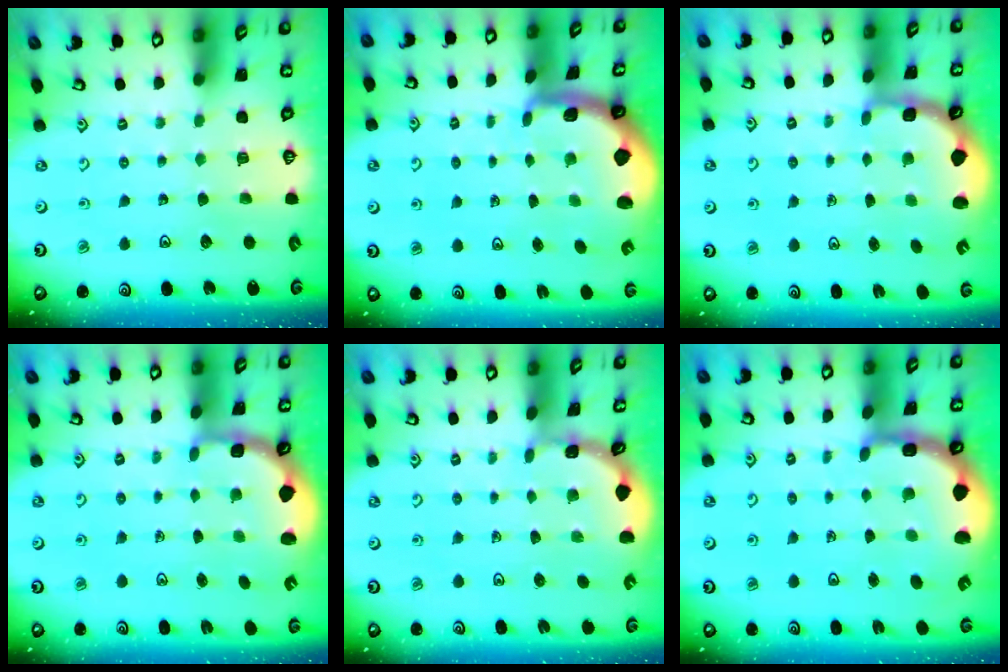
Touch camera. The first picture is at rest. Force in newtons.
{"total": 1.7, "press": 1.7, "slide": 0.4}
{"total": 2.4, "press": 1.6, "slide": 1.8}
{"total": 2.4, "press": 1.6, "slide": 1.8}
{"total": 1.3, "press": 1.3, "slide": 0.1}
{"total": 4.6, "press": 4.5, "slide": 1.1}